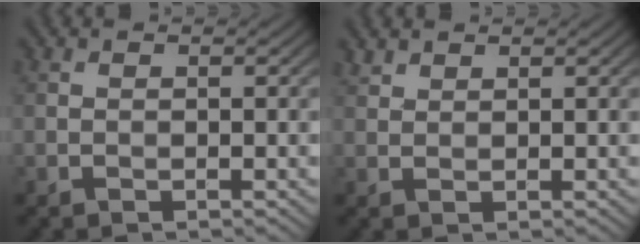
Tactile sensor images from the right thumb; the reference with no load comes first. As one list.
[{"total": 1.5, "force": [1.4, 0.5, 0.3], "torque": [-0.010, 0.004, 0.033]}]